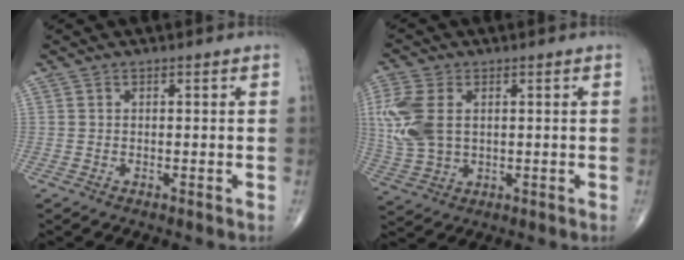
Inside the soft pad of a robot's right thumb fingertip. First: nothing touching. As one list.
[{"total": 10.9, "force": [2.0, 7.1, 8.1], "torque": [-0.195, 0.001, 0.046]}]